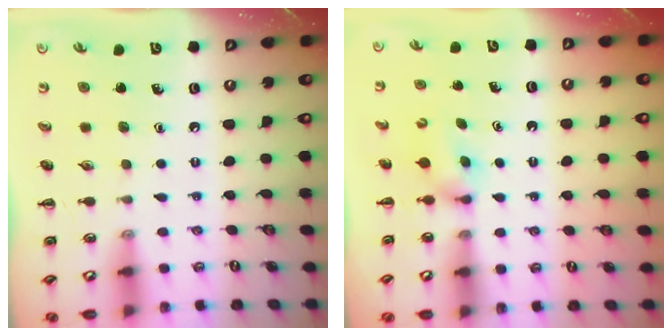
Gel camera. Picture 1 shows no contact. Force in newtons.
{"total": 3.6, "press": 3.4, "slide": 1.1}